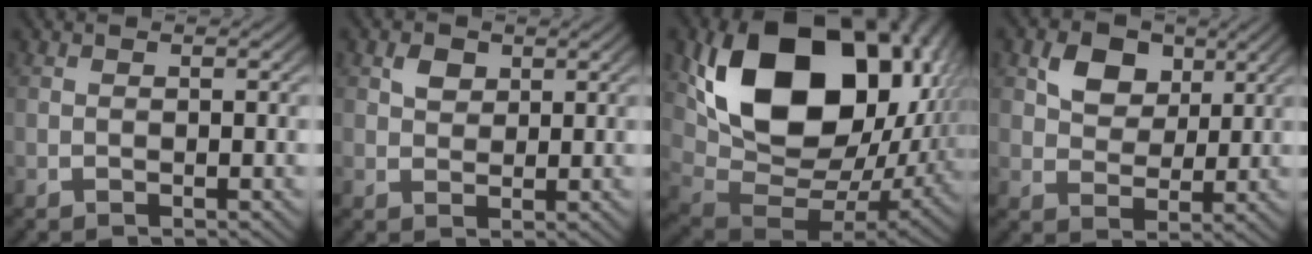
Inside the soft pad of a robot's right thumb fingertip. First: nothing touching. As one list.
[{"total": 2.1, "force": [1.2, 1.4, 0.9], "torque": [-0.008, -0.002, 0.026]}, {"total": 21.1, "force": [2.2, 13.7, 15.9], "torque": [-0.314, -0.054, 0.055]}, {"total": 5.0, "force": [2.1, 3.8, 2.6], "torque": [-0.049, -0.008, 0.038]}]